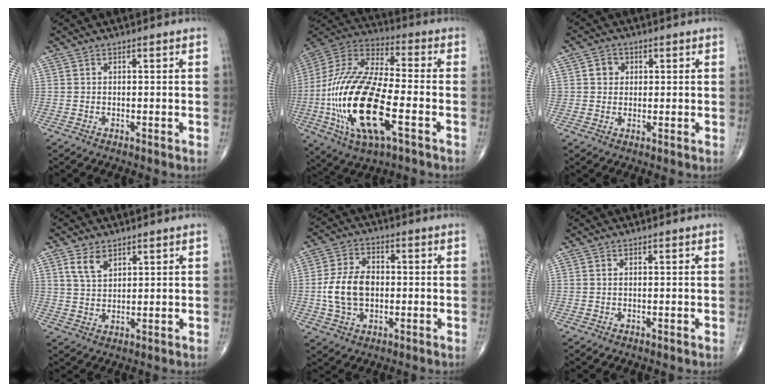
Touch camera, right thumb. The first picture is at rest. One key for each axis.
{"total": 26.4, "fx": -6.7, "fy": 10.5, "fz": 23.2, "tx": -0.518, "ty": 0.006, "tz": -0.116}
{"total": 3.1, "fx": 0.8, "fy": 2.8, "fz": 1.1, "tx": 0.002, "ty": 0.001, "tz": 0.008}
{"total": 4.8, "fx": 2.8, "fy": 2.7, "fz": 2.8, "tx": -0.042, "ty": -0.014, "tz": 0.057}
{"total": 10.2, "fx": -0.7, "fy": 6.9, "fz": 7.4, "tx": -0.133, "ty": 0.013, "tz": -0.015}
{"total": 0.0}